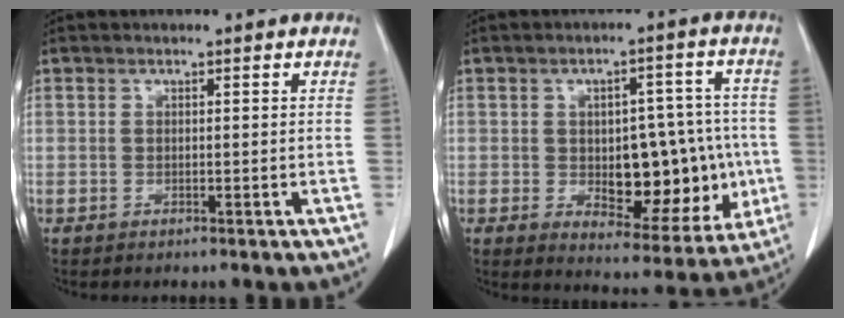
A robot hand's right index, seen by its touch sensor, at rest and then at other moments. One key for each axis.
{"total": 14.5, "fx": -1.8, "fy": 7.1, "fz": 12.5, "tx": -0.152, "ty": 0.018, "tz": -0.005}